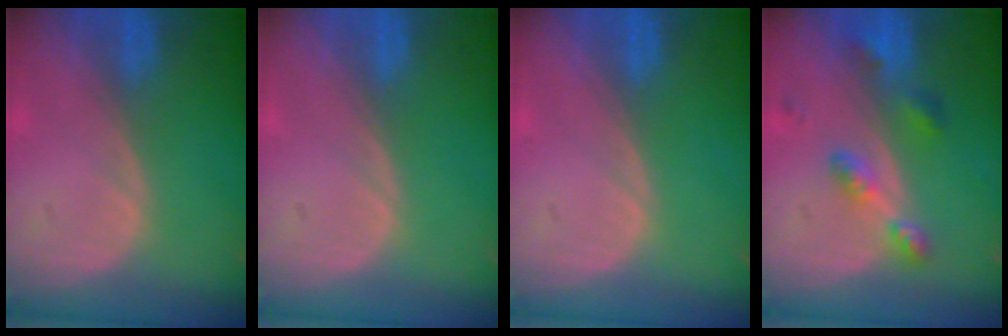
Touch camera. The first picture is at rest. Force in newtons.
{"total": 0.0}
{"total": 0.0}
{"total": 5.3, "press": 4.7, "slide": 2.5}